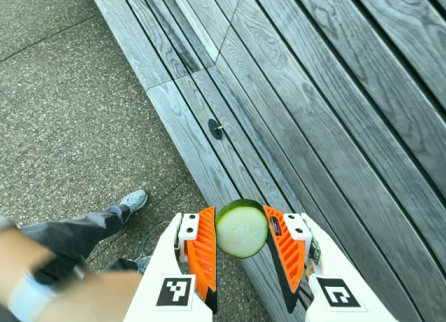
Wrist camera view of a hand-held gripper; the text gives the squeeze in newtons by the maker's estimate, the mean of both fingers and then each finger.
{"total": 12.3, "left": 12.9, "right": 11.7}